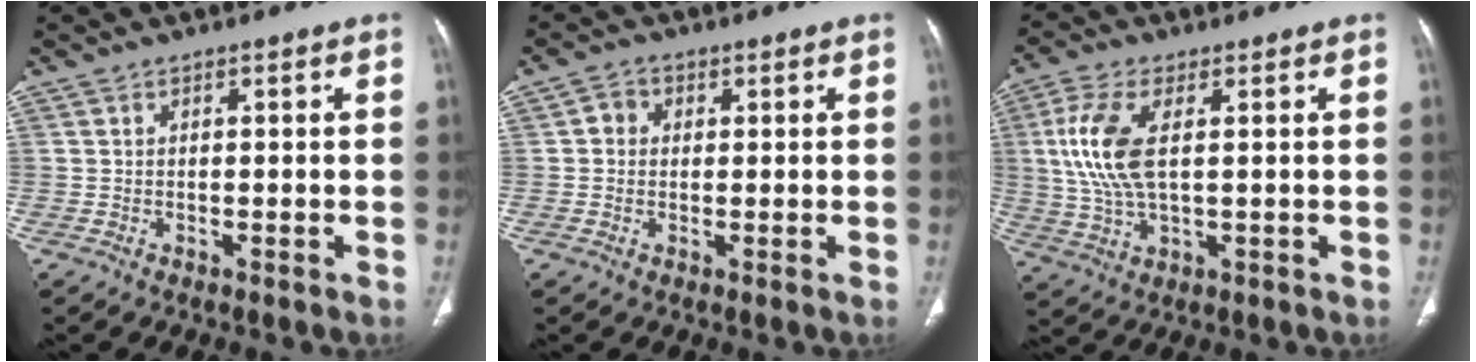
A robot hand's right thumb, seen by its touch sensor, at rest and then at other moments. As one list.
[{"total": 2.6, "force": [0.5, 2.4, 1.0], "torque": [-0.004, 0.007, 0.005]}, {"total": 10.9, "force": [1.9, 5.0, 9.5], "torque": [-0.220, -0.004, 0.040]}]